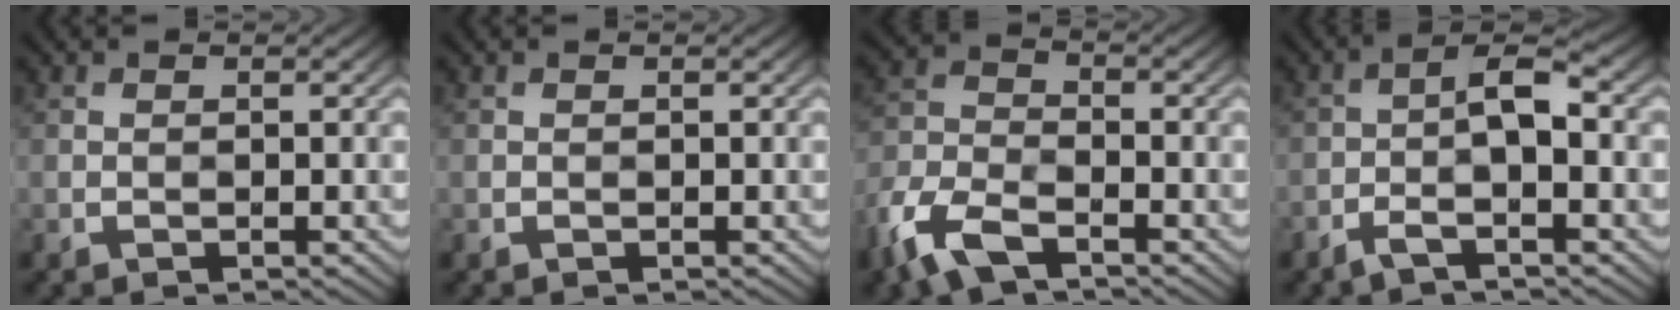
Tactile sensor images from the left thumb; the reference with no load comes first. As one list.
[{"total": 0.0}, {"total": 8.2, "force": [-4.6, 4.0, 5.5], "torque": [-0.126, -0.009, -0.112]}, {"total": 4.4, "force": [-0.6, 1.1, 4.3], "torque": [-0.072, 0.015, -0.018]}]